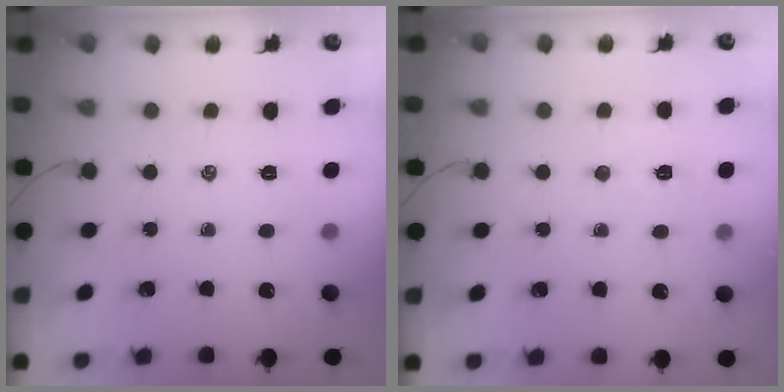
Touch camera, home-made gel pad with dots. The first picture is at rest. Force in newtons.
{"total": 4.8, "press": 4.7, "slide": 1.2}